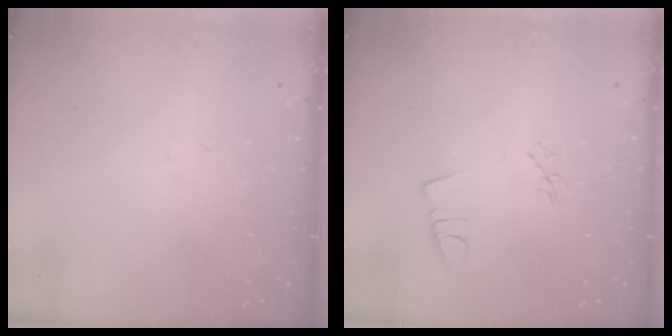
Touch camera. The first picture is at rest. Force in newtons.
{"total": 2.4, "press": 1.9, "slide": 1.5}